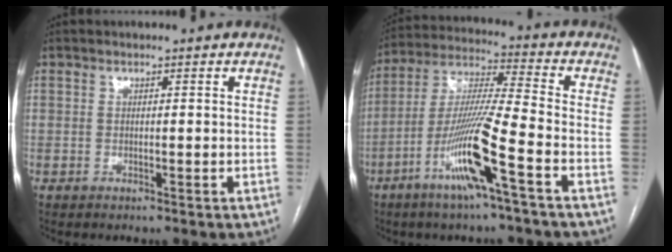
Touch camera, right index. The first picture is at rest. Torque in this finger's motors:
{"motor_torque": [1.66, -0.47, 1.00, 0.21]}